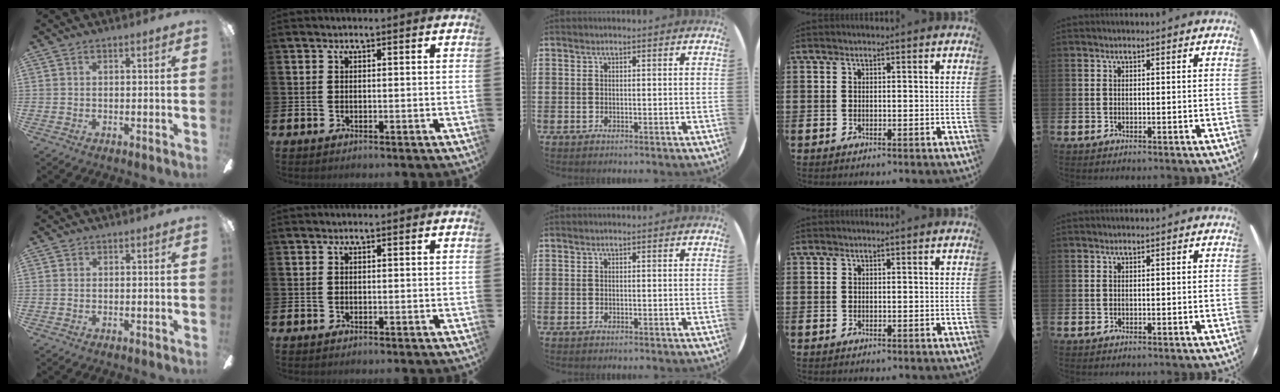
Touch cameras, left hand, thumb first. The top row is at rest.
{}